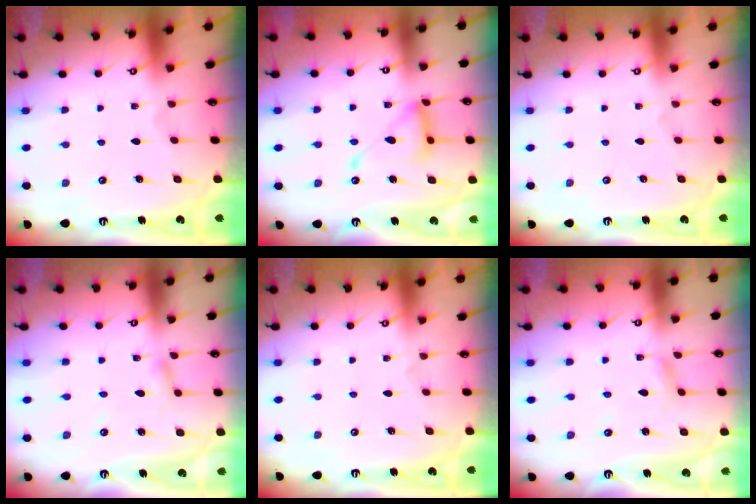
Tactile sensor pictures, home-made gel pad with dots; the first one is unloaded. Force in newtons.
{"total": 13.3, "press": 13.3, "slide": 1.3}
{"total": 0.0}
{"total": 2.8, "press": 2.7, "slide": 0.3}
{"total": 0.0}
{"total": 3.1, "press": 3.0, "slide": 0.3}